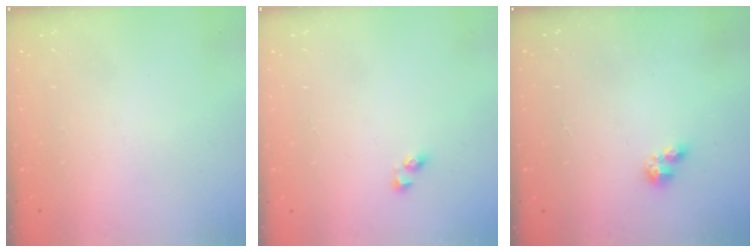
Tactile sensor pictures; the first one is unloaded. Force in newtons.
{"total": 4.0, "press": 3.9, "slide": 0.5}
{"total": 1.0, "press": 1.0, "slide": 0.1}